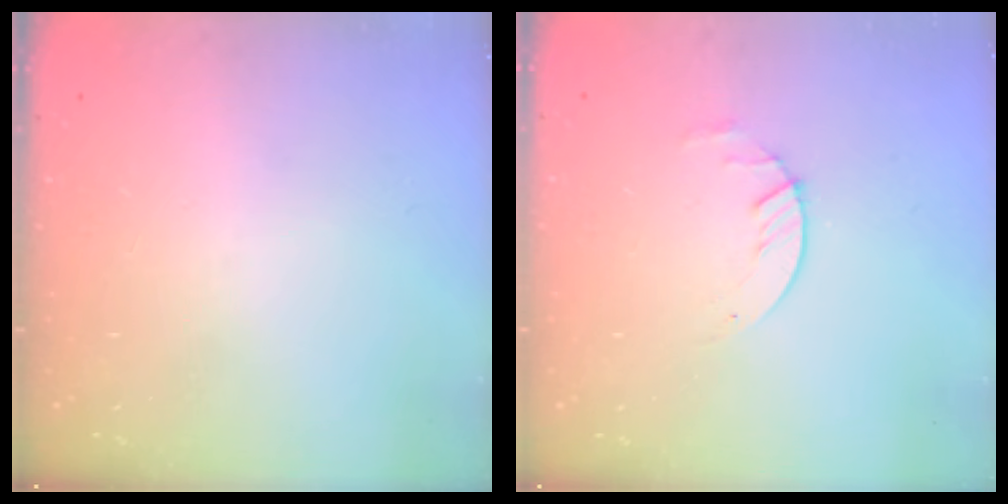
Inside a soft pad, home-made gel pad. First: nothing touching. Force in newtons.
{"total": 1.7, "press": 1.6, "slide": 0.2}